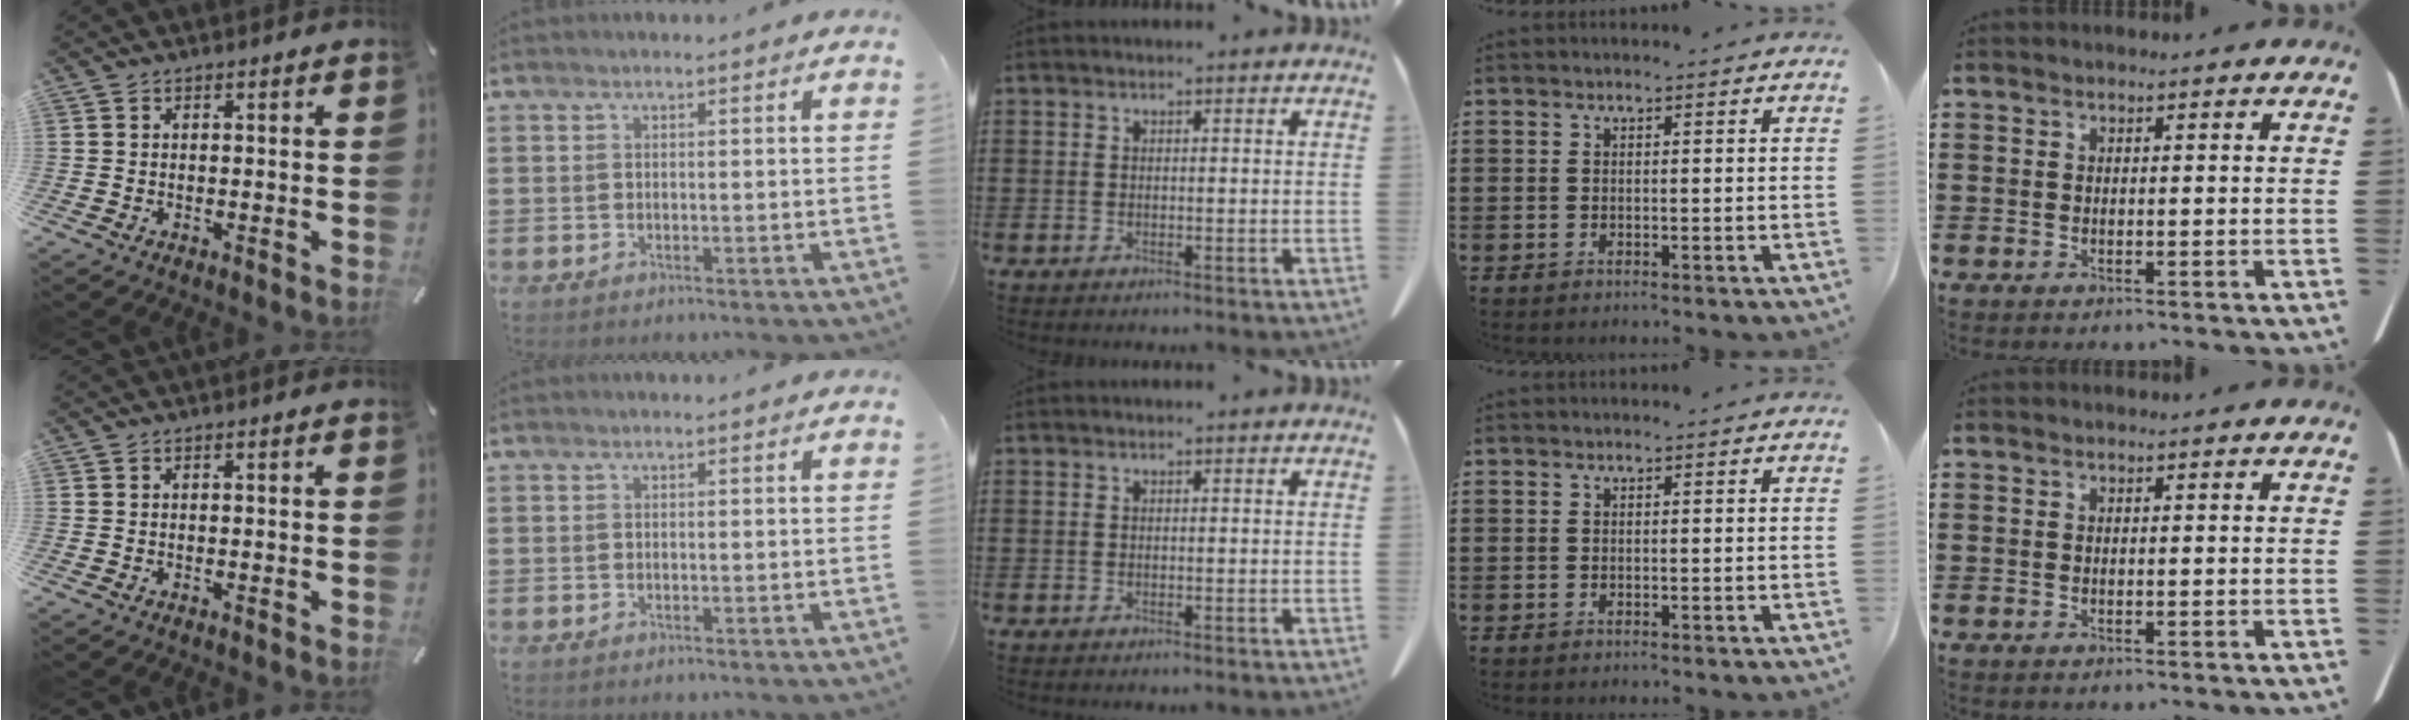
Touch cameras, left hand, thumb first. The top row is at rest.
{}